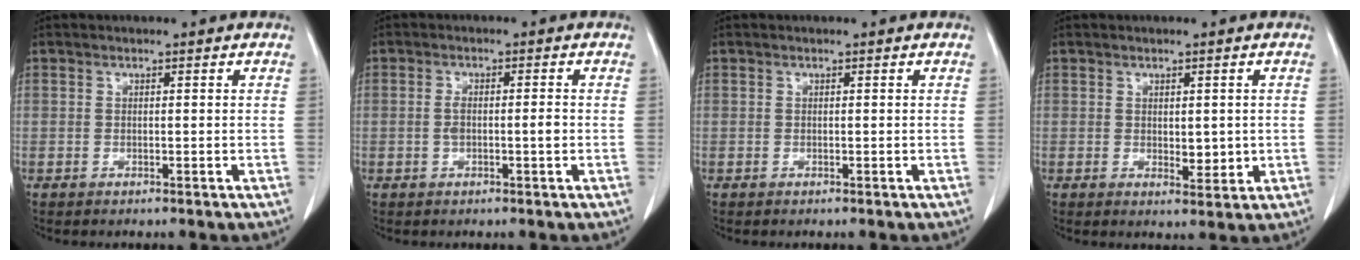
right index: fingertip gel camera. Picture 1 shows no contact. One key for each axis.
{"total": 3.1, "fx": -0.5, "fy": 0.8, "fz": 2.9, "tx": -0.061, "ty": 0.005, "tz": -0.006}
{"total": 0.0}
{"total": 3.2, "fx": 0.1, "fy": 1.5, "fz": 2.8, "tx": -0.038, "ty": -0.007, "tz": 0.009}